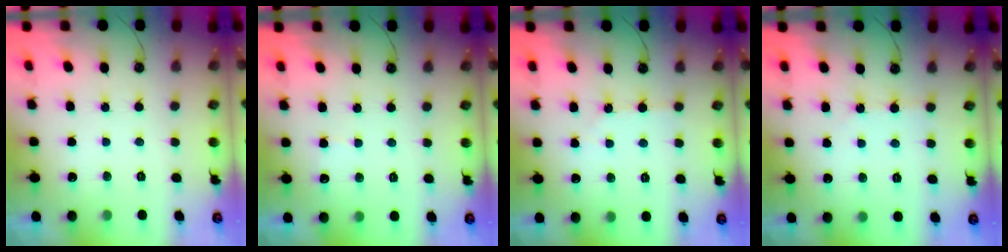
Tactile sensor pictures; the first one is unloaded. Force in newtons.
{"total": 3.2, "press": 3.2, "slide": 0.4}
{"total": 3.6, "press": 3.6, "slide": 0.6}
{"total": 1.4, "press": 1.3, "slide": 0.3}